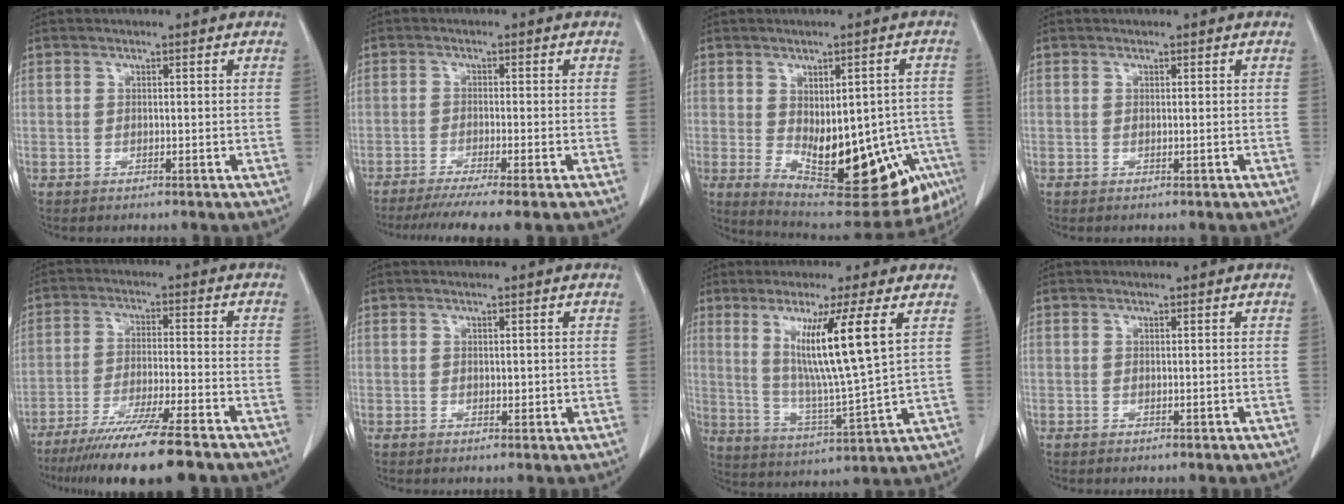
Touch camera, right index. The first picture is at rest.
{"total": 8.6, "force": [-6.8, -0.4, 5.3], "torque": [-0.068, -0.020, -0.104]}
{"total": 20.3, "force": [-6.3, 8.9, 17.1], "torque": [-0.196, -0.002, -0.059]}
{"total": 0.0}
{"total": 14.8, "force": [-11.7, 0.2, 9.1], "torque": [-0.152, -0.044, -0.188]}
{"total": 1.1, "force": [0.1, 0.6, 0.9], "torque": [-0.010, -0.002, 0.003]}
{"total": 12.6, "force": [4.6, -1.4, 11.6], "torque": [-0.208, -0.024, 0.084]}
{"total": 0.0}